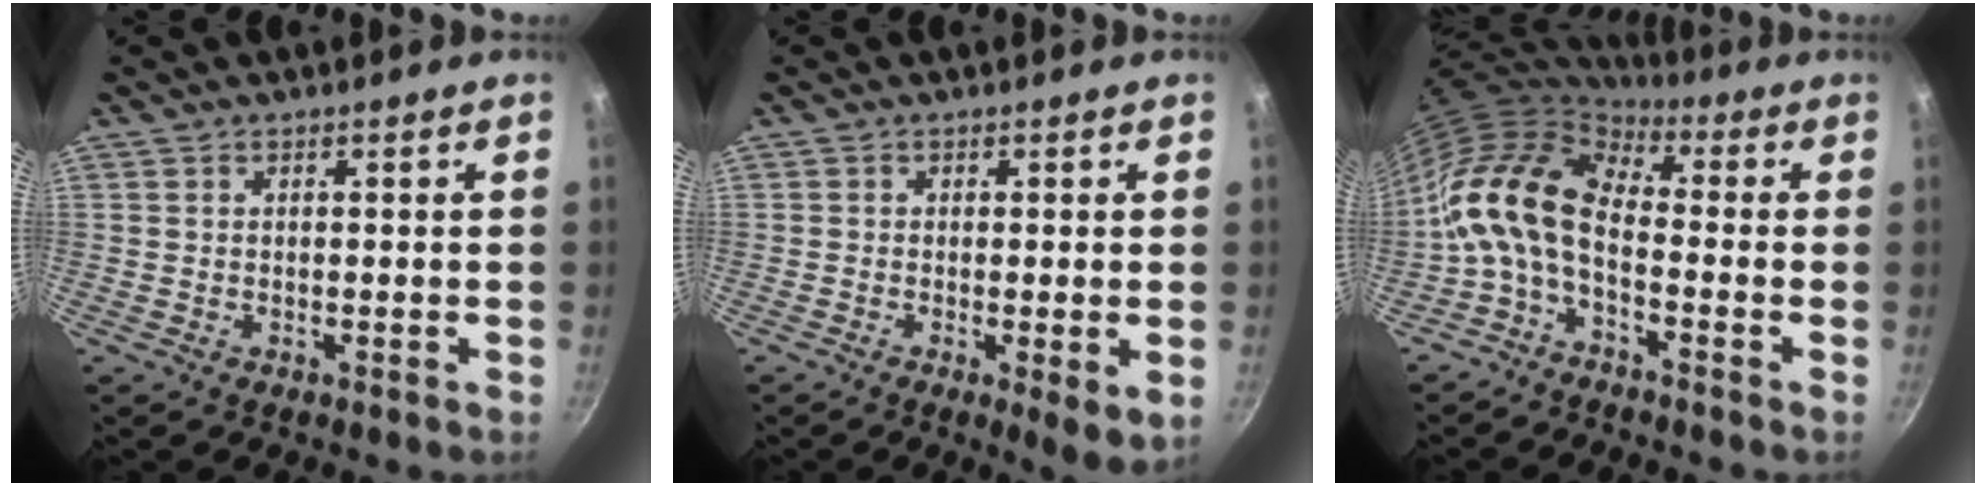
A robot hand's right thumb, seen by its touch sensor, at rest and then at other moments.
{"total": 4.8, "force": [-1.1, 1.1, 4.5], "torque": [-0.077, -0.016, -0.021]}
{"total": 12.8, "force": [-2.8, 6.7, 10.6], "torque": [-0.209, 0.064, -0.073]}